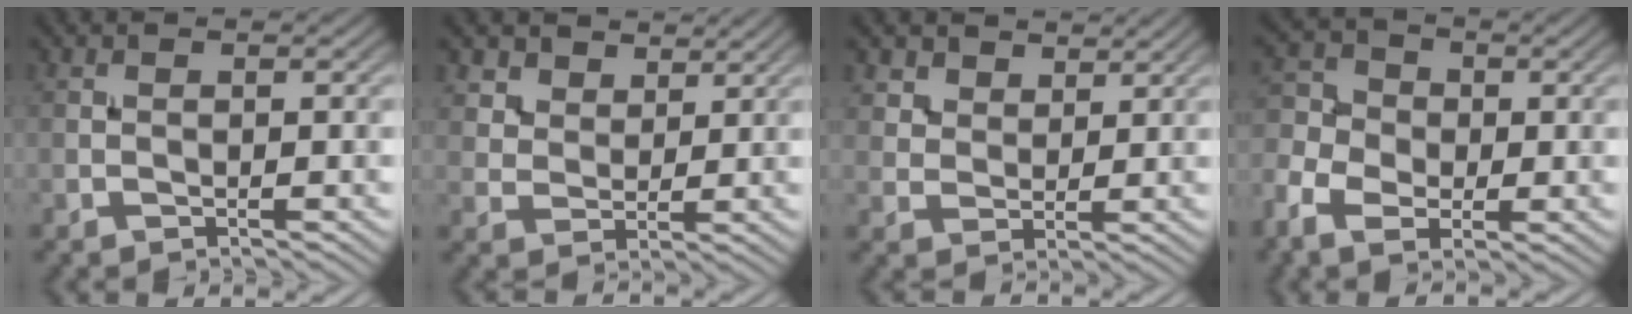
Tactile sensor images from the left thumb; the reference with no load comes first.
{"total": 5.1, "force": [3.6, 3.1, 1.7], "torque": [-0.052, -0.020, 0.086]}
{"total": 4.6, "force": [3.3, 2.8, 1.5], "torque": [-0.047, -0.015, 0.079]}
{"total": 7.4, "force": [-2.4, 5.3, 4.6], "torque": [-0.118, -0.006, -0.059]}